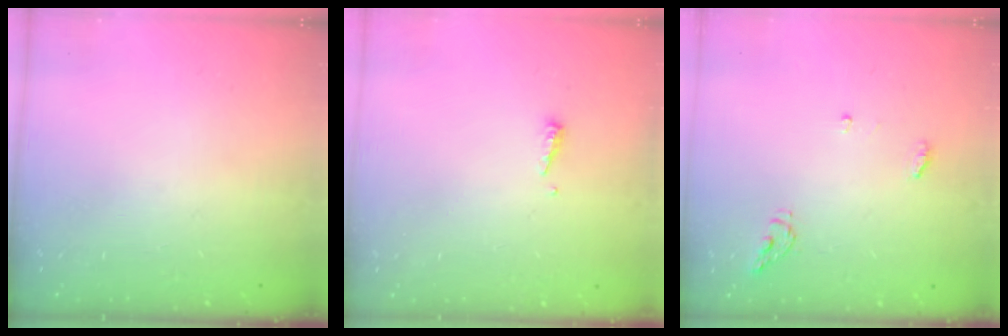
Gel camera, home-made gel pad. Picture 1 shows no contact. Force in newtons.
{"total": 5.3, "press": 5.3, "slide": 0.5}
{"total": 5.0, "press": 5.0, "slide": 0.5}